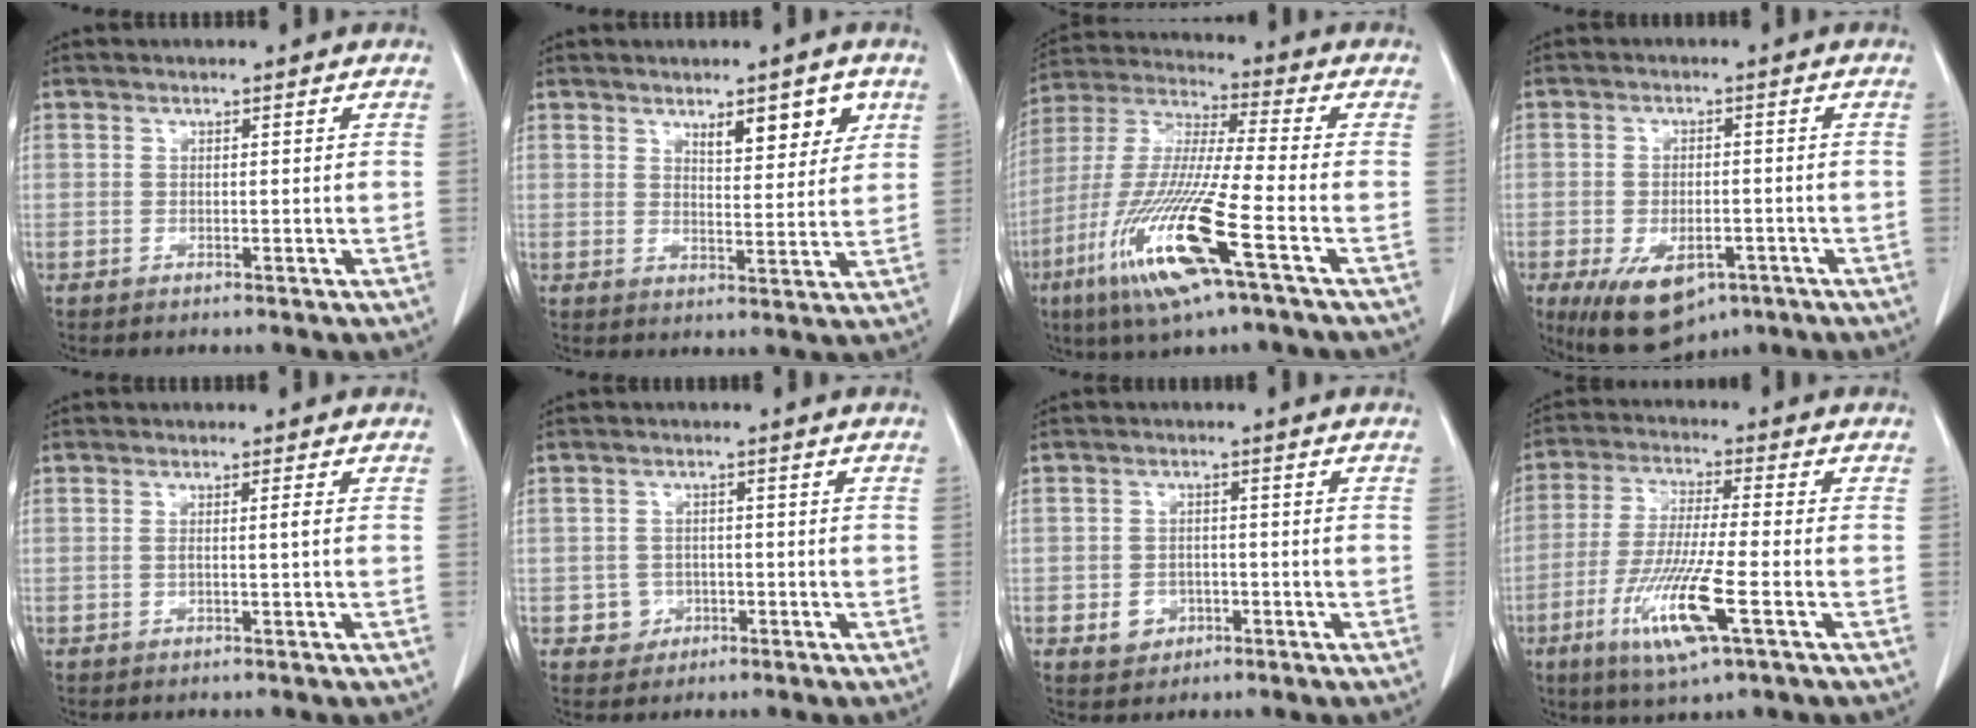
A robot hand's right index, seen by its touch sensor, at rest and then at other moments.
{"total": 5.9, "force": [3.4, 1.8, 4.5], "torque": [-0.063, -0.006, 0.050]}
{"total": 17.3, "force": [-7.5, 0.5, 15.6], "torque": [-0.339, -0.033, -0.147]}
{"total": 11.2, "force": [-6.3, 5.8, 7.2], "torque": [-0.129, -0.012, -0.088]}
{"total": 1.1, "force": [-0.1, -0.3, 1.1], "torque": [-0.021, -0.001, -0.001]}
{"total": 3.0, "force": [-1.1, 2.8, 0.2], "torque": [0.007, 0.012, -0.012]}
{"total": 3.5, "force": [-1.4, 3.0, 1.2], "torque": [-0.014, 0.006, -0.014]}
{"total": 12.1, "force": [-4.8, 0.7, 11.1], "torque": [-0.228, -0.026, -0.089]}